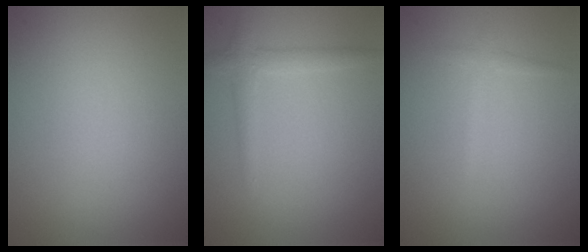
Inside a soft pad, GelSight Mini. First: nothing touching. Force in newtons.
{"total": 1.9, "press": 1.9, "slide": 0.1}
{"total": 0.6, "press": 0.6, "slide": 0.1}